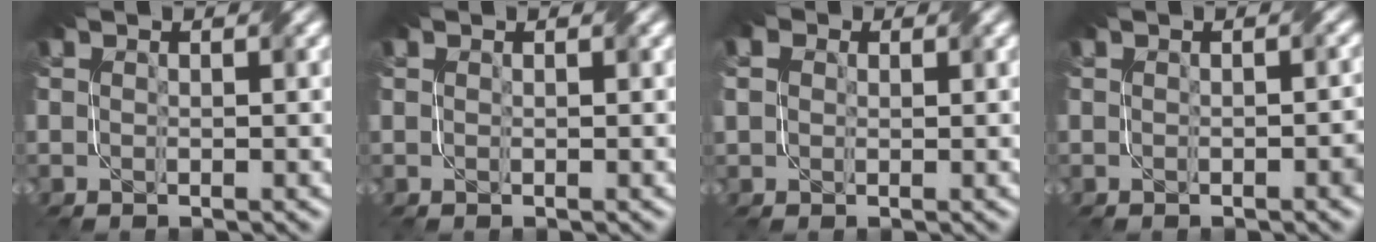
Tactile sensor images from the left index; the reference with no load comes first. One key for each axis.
{"total": 0.0}
{"total": 2.8, "fx": 0.9, "fy": 2.3, "fz": 1.3, "tx": -0.041, "ty": 0.011, "tz": 0.010}
{"total": 1.1, "fx": -0.5, "fy": 0.3, "fz": 1.0, "tx": -0.013, "ty": 0.000, "tz": -0.006}